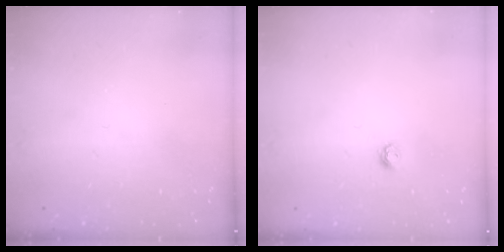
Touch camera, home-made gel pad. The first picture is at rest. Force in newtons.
{"total": 3.8, "press": 3.8, "slide": 0.5}